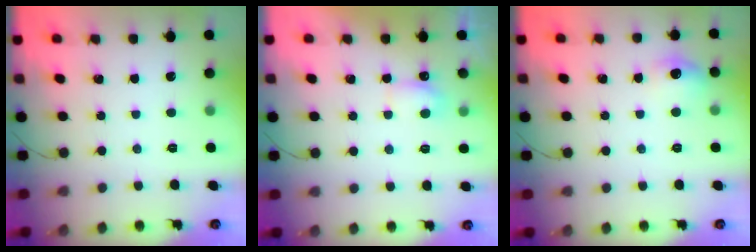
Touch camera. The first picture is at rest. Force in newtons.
{"total": 4.4, "press": 4.2, "slide": 1.4}
{"total": 7.7, "press": 7.6, "slide": 1.1}